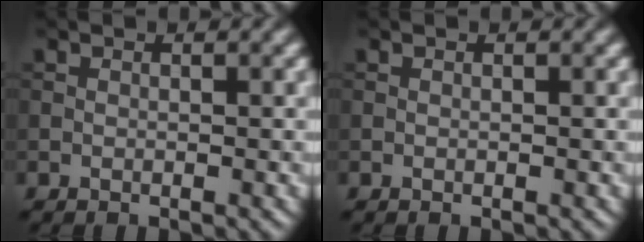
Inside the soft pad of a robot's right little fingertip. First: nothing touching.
{"total": 0.0}